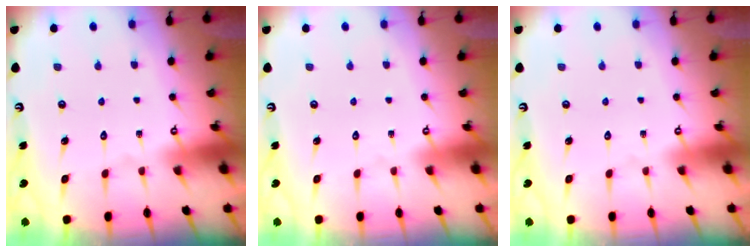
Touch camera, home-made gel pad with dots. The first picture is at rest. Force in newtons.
{"total": 0.0}
{"total": 0.0}